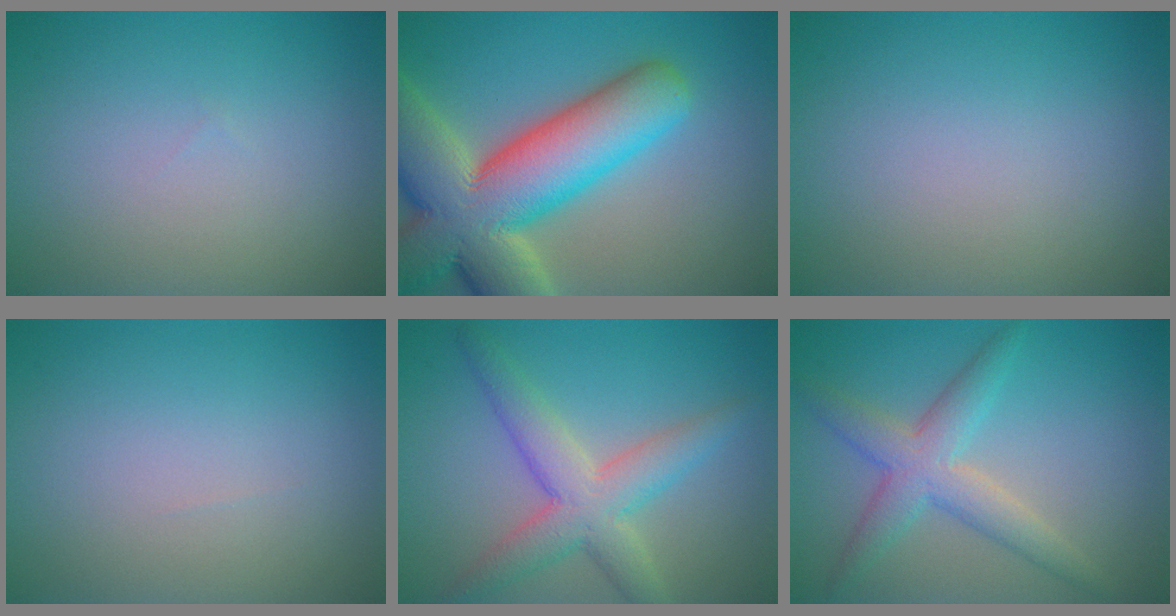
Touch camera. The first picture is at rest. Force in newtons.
{"total": 14.9, "press": 14.8, "slide": 1.1}
{"total": 0.0}
{"total": 0.0}
{"total": 4.2, "press": 4.2, "slide": 0.4}
{"total": 4.3, "press": 4.3, "slide": 0.3}